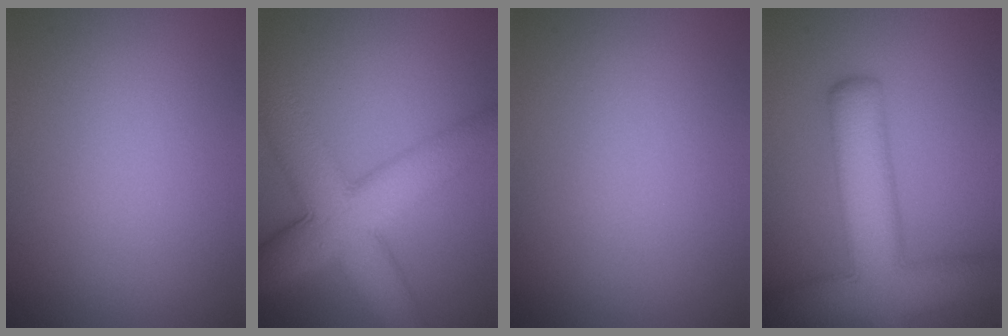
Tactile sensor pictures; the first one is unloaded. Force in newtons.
{"total": 10.3, "press": 10.3, "slide": 0.4}
{"total": 0.0}
{"total": 9.4, "press": 9.4, "slide": 0.5}